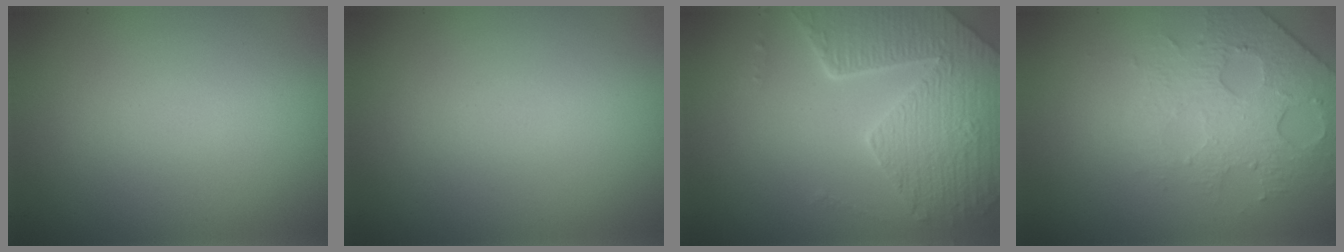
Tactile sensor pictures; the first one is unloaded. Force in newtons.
{"total": 0.0}
{"total": 6.3, "press": 5.2, "slide": 3.6}
{"total": 4.8, "press": 3.2, "slide": 3.6}